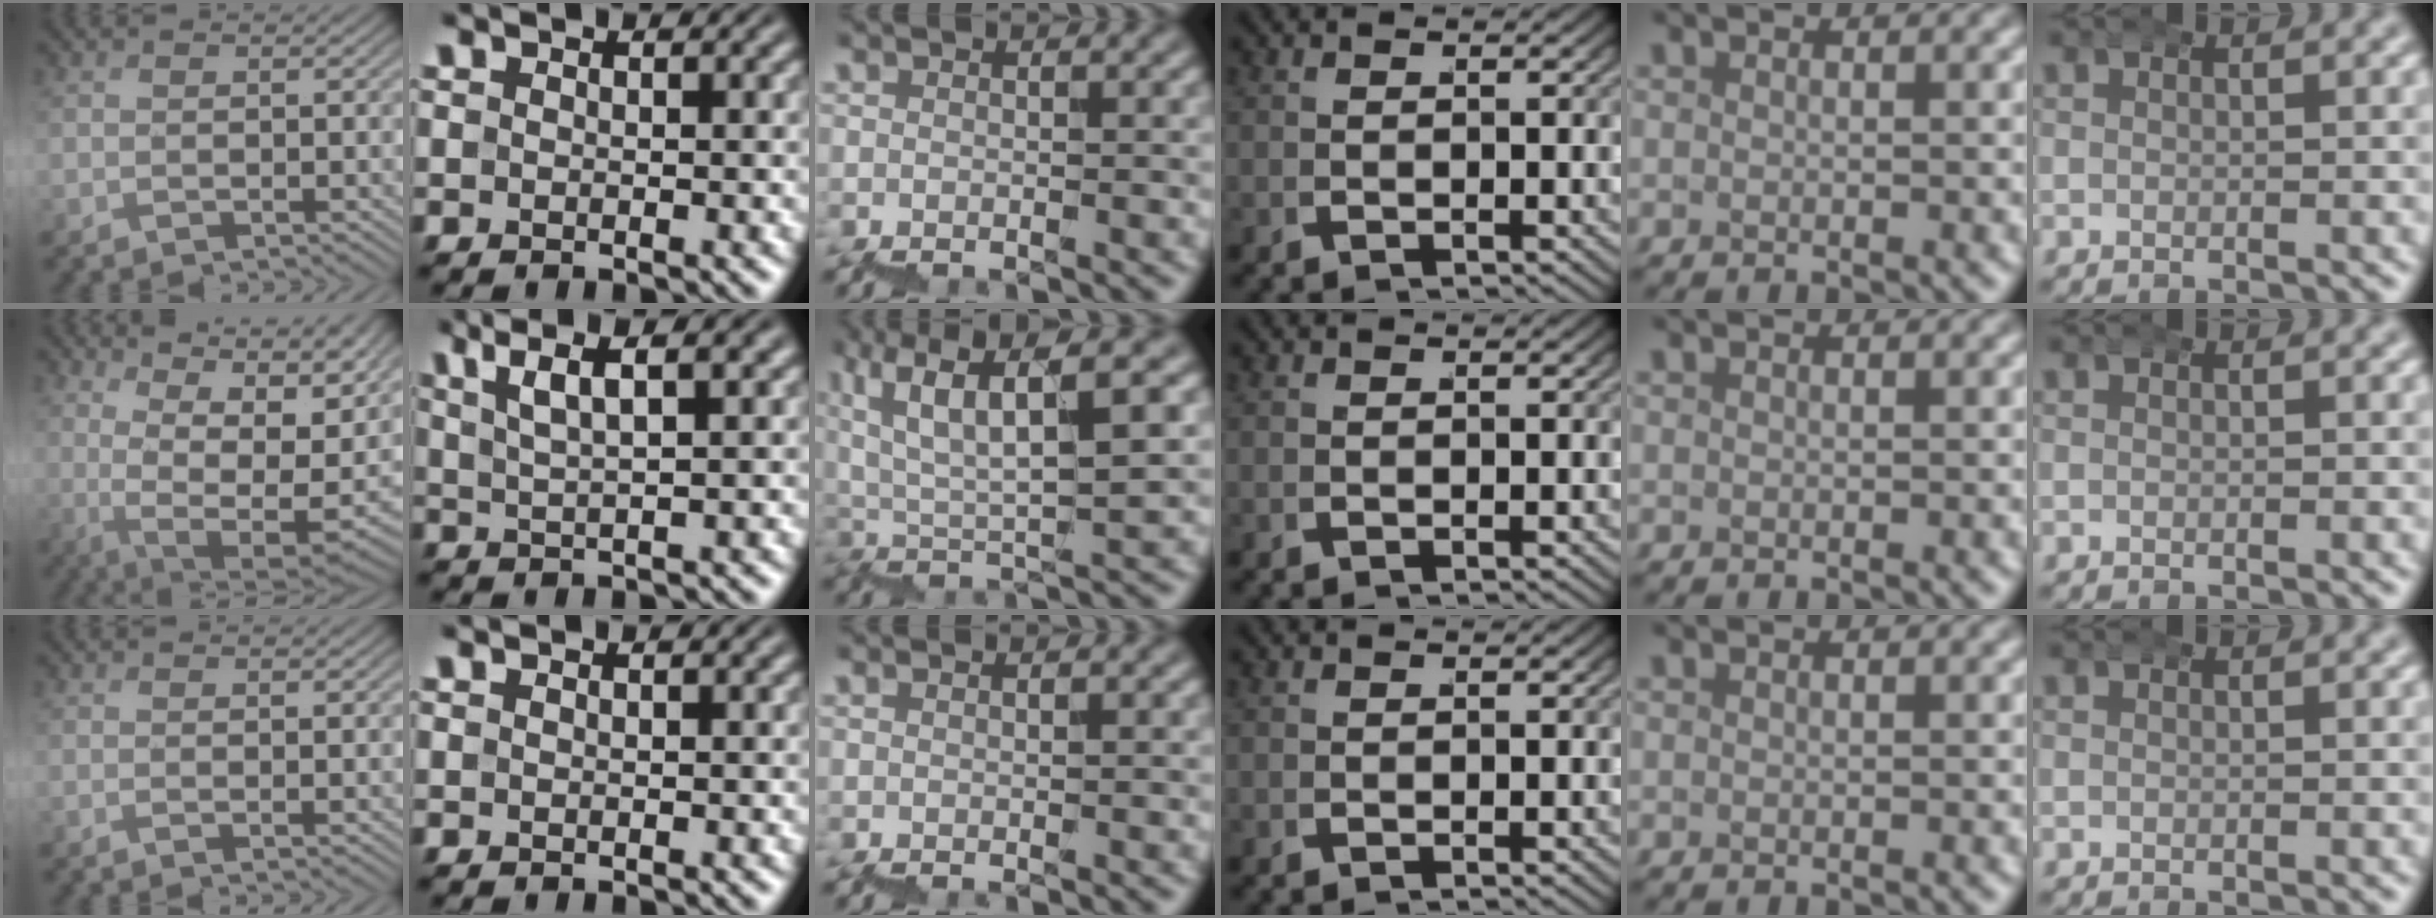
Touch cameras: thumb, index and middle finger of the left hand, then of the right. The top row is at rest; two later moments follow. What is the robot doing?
{"motion": "wrap", "object": "bubble wrap"}